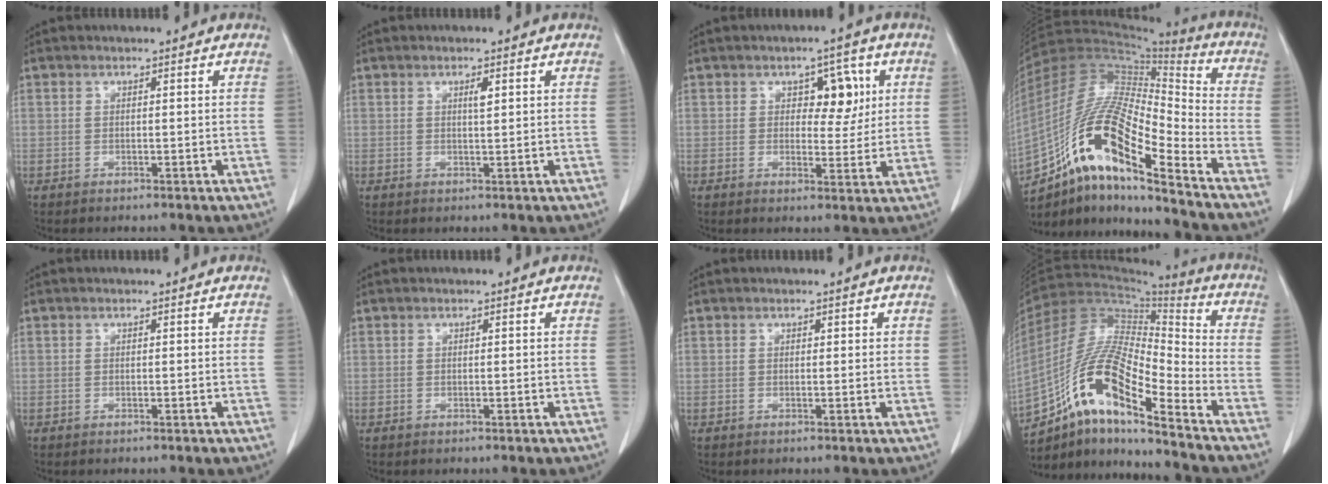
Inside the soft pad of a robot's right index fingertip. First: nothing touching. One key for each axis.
{"total": 1.2, "fx": 0.5, "fy": 0.2, "fz": 1.1, "tx": -0.021, "ty": -0.001, "tz": 0.008}
{"total": 5.5, "fx": 1.7, "fy": 3.2, "fz": 4.2, "tx": -0.046, "ty": 0.009, "tz": 0.025}
{"total": 19.1, "fx": -11.2, "fy": 3.3, "fz": 15.1, "tx": -0.298, "ty": 0.009, "tz": -0.195}
{"total": 0.0}
{"total": 0.0}
{"total": 0.8, "fx": 0.4, "fy": 0.4, "fz": 0.5, "tx": 0.000, "ty": 0.001, "tz": 0.004}
{"total": 16.4, "fx": -10.2, "fy": 2.6, "fz": 12.6, "tx": -0.243, "ty": 0.011, "tz": -0.178}